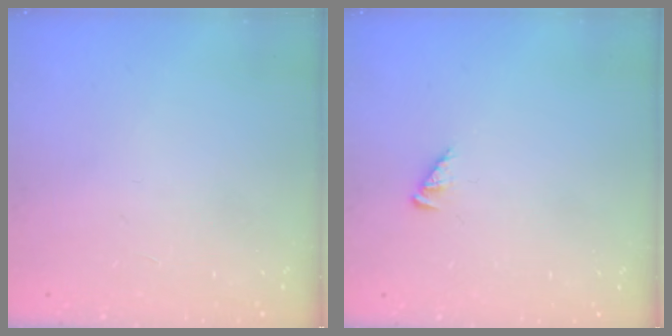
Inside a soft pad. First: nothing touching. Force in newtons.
{"total": 2.7, "press": 2.7, "slide": 0.4}